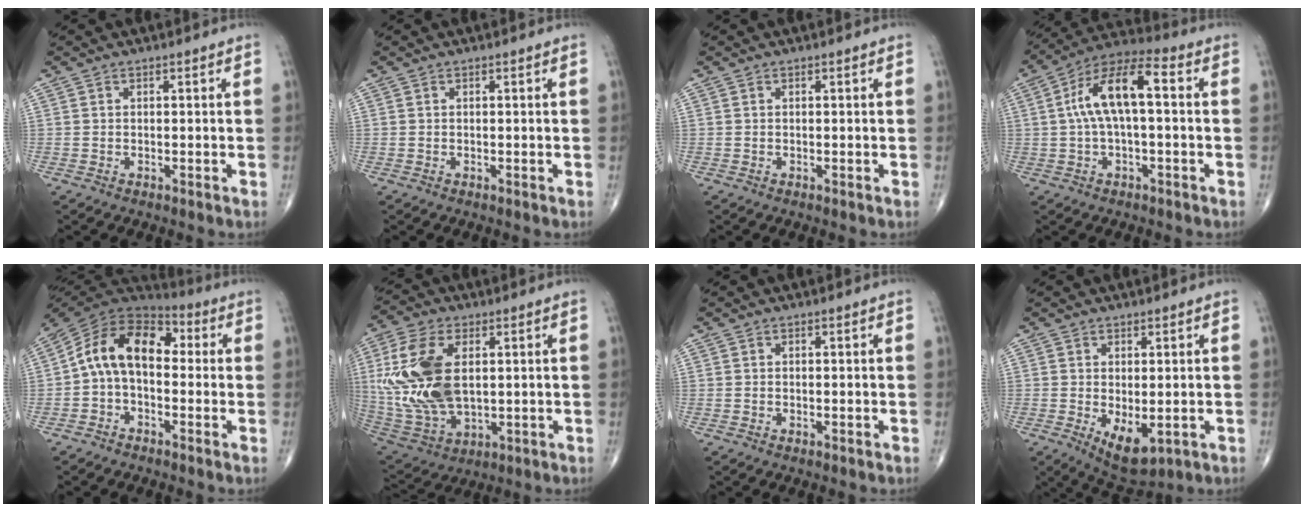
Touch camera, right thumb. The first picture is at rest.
{"total": 0.0}
{"total": 0.0}
{"total": 12.0, "force": [1.0, 4.6, 11.0], "torque": [-0.215, 0.042, 0.010]}
{"total": 12.8, "force": [0.1, 8.3, 9.8], "torque": [-0.145, 0.044, -0.016]}
{"total": 18.9, "force": [2.6, 10.7, 15.3], "torque": [-0.326, -0.014, 0.058]}
{"total": 0.0}
{"total": 5.9, "force": [-1.0, 2.9, 5.1], "torque": [-0.072, -0.014, -0.001]}